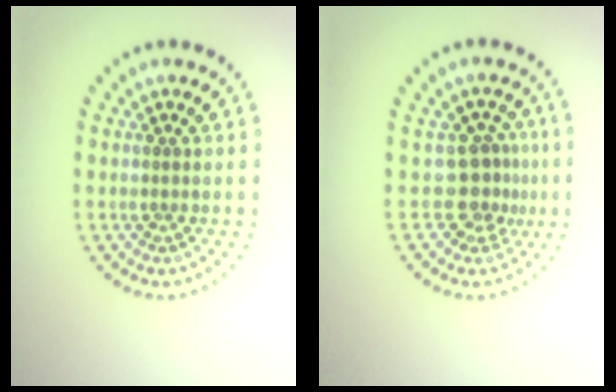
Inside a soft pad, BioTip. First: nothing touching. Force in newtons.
{"total": 2.8, "press": 1.9, "slide": 2.1}